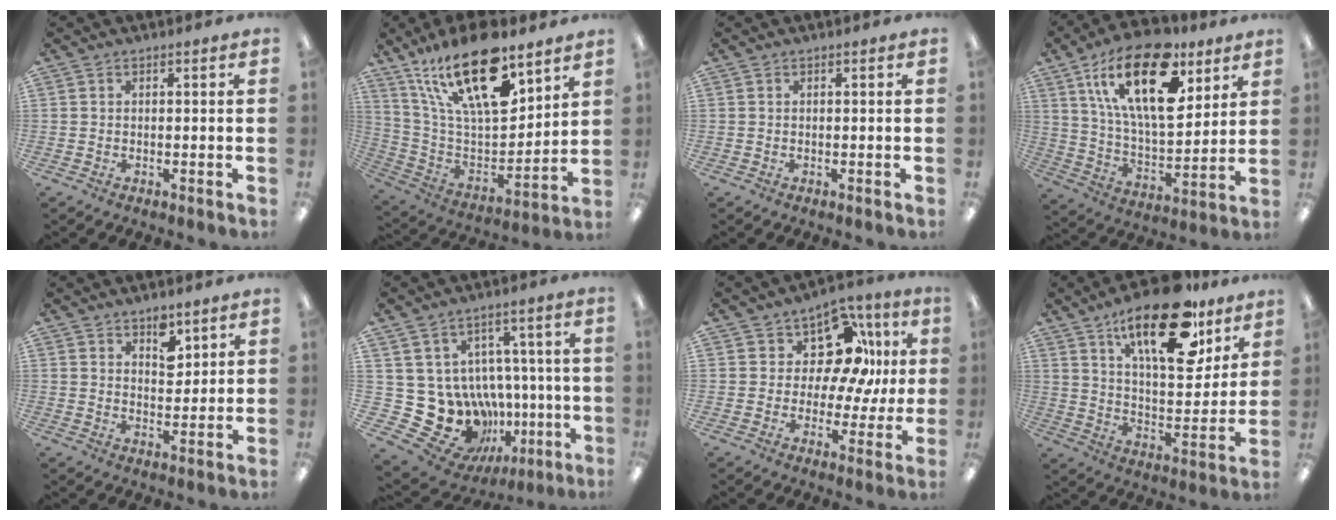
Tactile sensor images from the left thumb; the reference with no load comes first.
{"total": 24.7, "force": [15.5, 9.6, 16.6], "torque": [-0.307, -0.083, 0.265]}
{"total": 0.0}
{"total": 24.0, "force": [12.8, 10.7, 17.2], "torque": [-0.301, -0.053, 0.212]}
{"total": 5.5, "force": [4.1, 3.0, 2.2], "torque": [-0.006, -0.025, 0.067]}
{"total": 18.2, "force": [-2.8, 16.3, 7.5], "torque": [-0.159, -0.012, 0.007]}
{"total": 13.8, "force": [5.3, 9.2, 8.8], "torque": [-0.140, -0.016, 0.103]}
{"total": 22.7, "force": [14.8, 9.1, 14.6], "torque": [-0.222, -0.075, 0.245]}